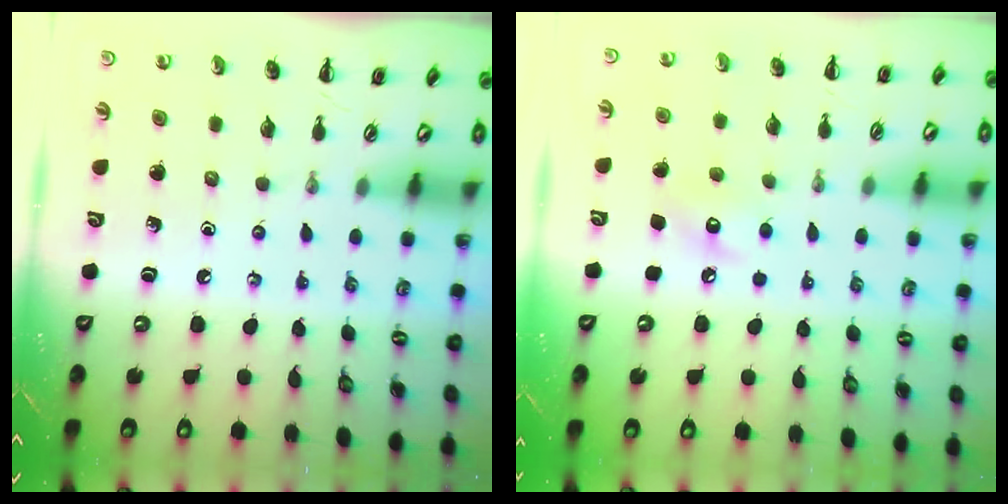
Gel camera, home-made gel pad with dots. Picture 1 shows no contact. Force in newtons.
{"total": 7.0, "press": 6.8, "slide": 1.6}